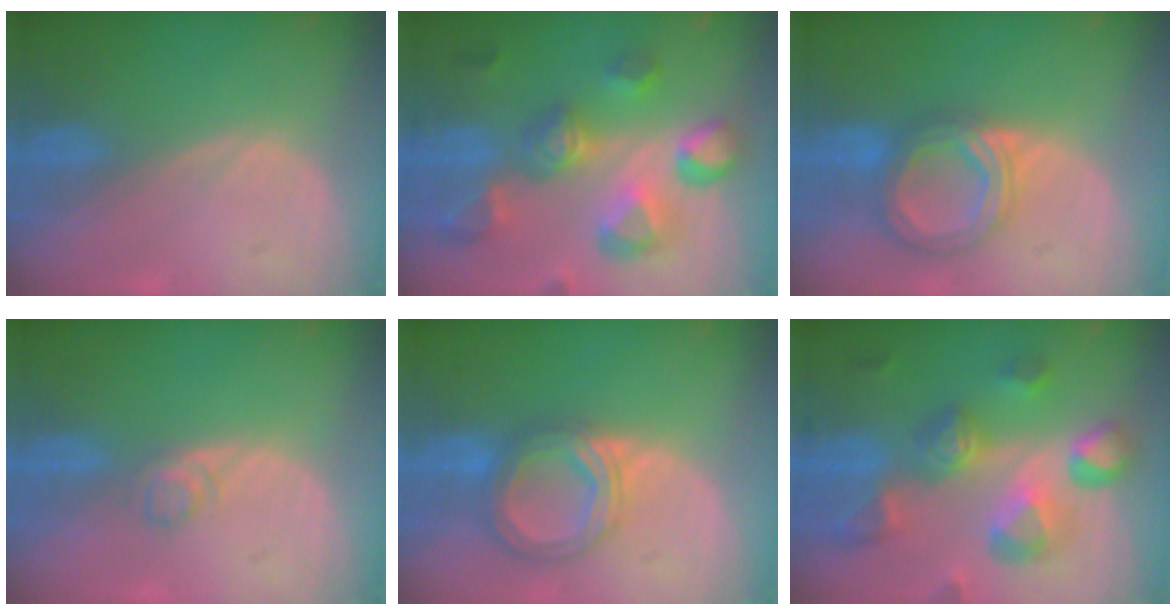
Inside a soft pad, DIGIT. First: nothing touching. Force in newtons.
{"total": 11.2, "press": 10.0, "slide": 5.0}
{"total": 7.1, "press": 7.1, "slide": 0.5}
{"total": 1.9, "press": 1.8, "slide": 0.2}
{"total": 7.2, "press": 7.2, "slide": 0.6}
{"total": 11.2, "press": 10.0, "slide": 5.0}